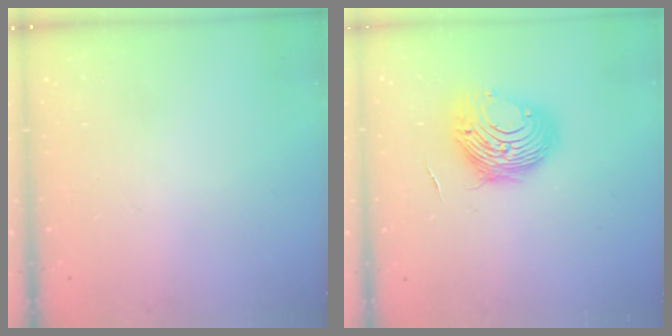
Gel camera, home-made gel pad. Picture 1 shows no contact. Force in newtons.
{"total": 10.7, "press": 10.7, "slide": 0.8}